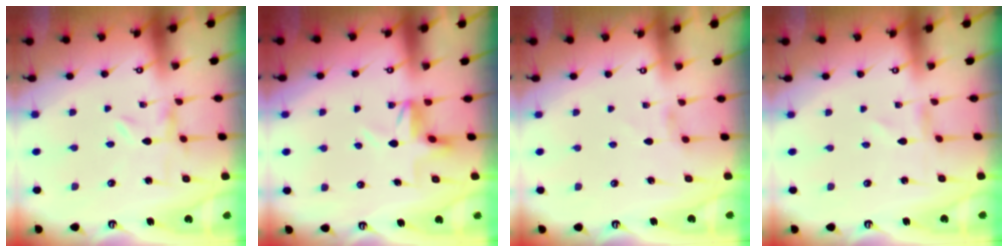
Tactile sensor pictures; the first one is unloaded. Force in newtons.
{"total": 5.6, "press": 5.2, "slide": 2.1}
{"total": 2.7, "press": 2.7, "slide": 0.4}
{"total": 1.2, "press": 1.1, "slide": 0.1}